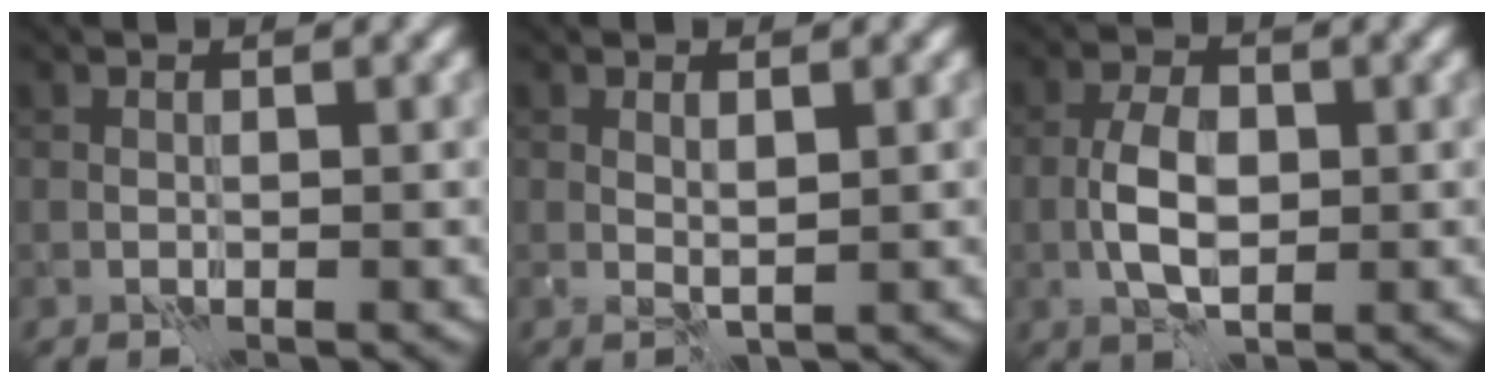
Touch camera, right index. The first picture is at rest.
{"total": 0.7, "force": [0.4, 0.0, 0.6], "torque": [-0.012, -0.004, 0.009]}
{"total": 4.1, "force": [-0.8, 2.2, 3.4], "torque": [-0.068, 0.002, -0.018]}